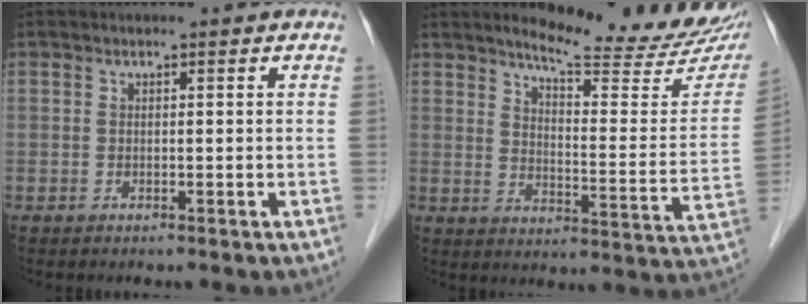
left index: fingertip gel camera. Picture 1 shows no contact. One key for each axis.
{"total": 19.9, "fx": 17.6, "fy": 2.8, "fz": 8.9, "tx": -0.113, "ty": -0.065, "tz": 0.214}